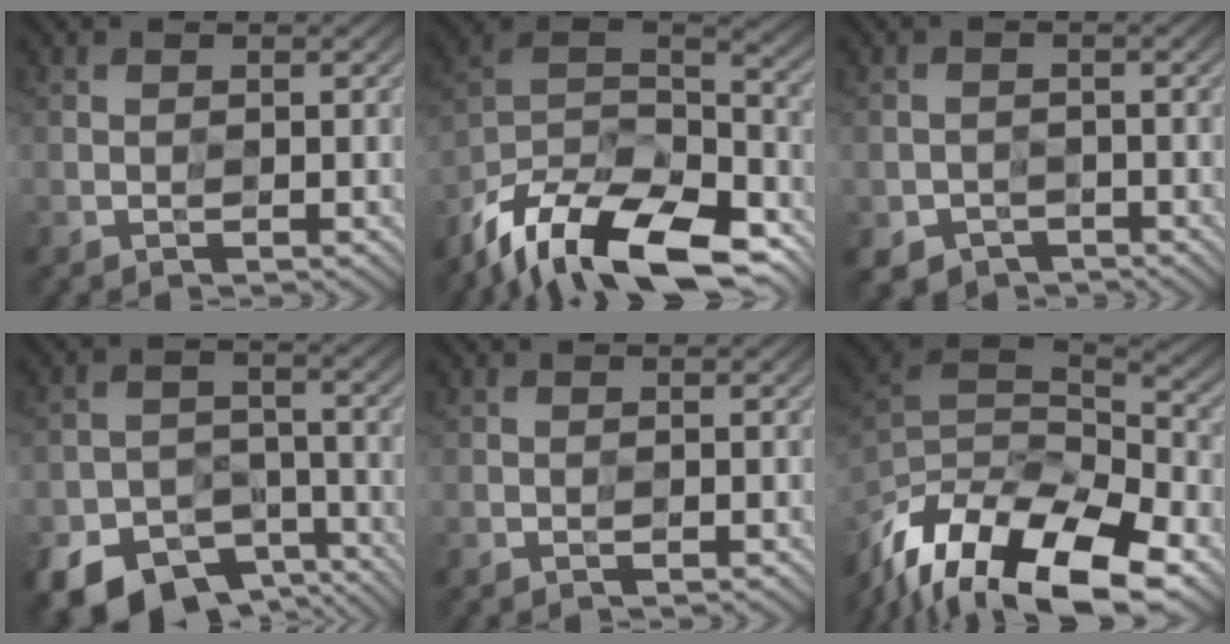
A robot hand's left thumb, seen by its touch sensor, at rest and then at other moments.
{"total": 18.0, "force": [-14.3, 6.9, 8.5], "torque": [-0.194, -0.043, -0.230]}
{"total": 1.8, "force": [-1.2, 1.0, -0.9], "torque": [0.016, -0.004, -0.022]}
{"total": 9.7, "force": [-7.6, 5.5, 2.5], "torque": [-0.036, -0.017, -0.127]}
{"total": 0.0}
{"total": 17.1, "force": [-12.9, 6.4, 9.2], "torque": [-0.203, -0.022, -0.199]}